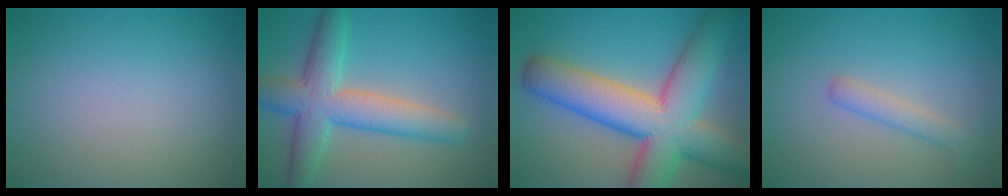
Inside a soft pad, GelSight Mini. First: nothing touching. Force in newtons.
{"total": 6.8, "press": 6.8, "slide": 0.3}
{"total": 12.2, "press": 12.2, "slide": 0.6}
{"total": 2.0, "press": 2.0, "slide": 0.1}